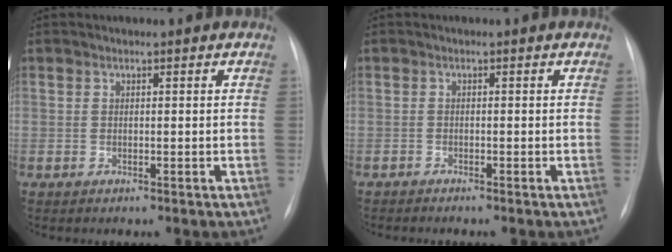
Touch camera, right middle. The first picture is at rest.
{"total": 1.1, "force": [-1.1, 0.1, 0.4], "torque": [-0.004, -0.001, -0.016]}